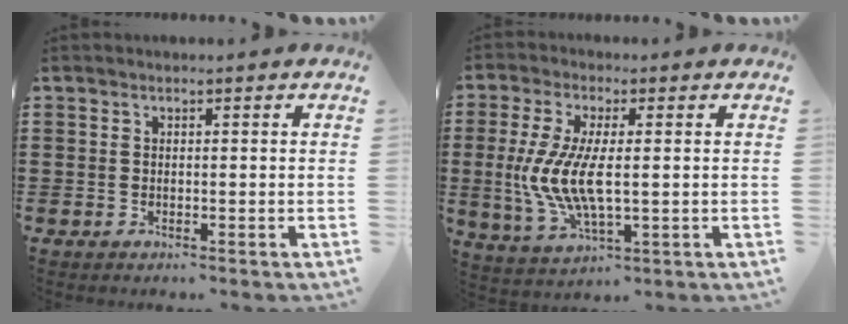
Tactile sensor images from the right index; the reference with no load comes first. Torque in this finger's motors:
{"motor_torque": [1.87, -0.27, 1.05, 0.21]}